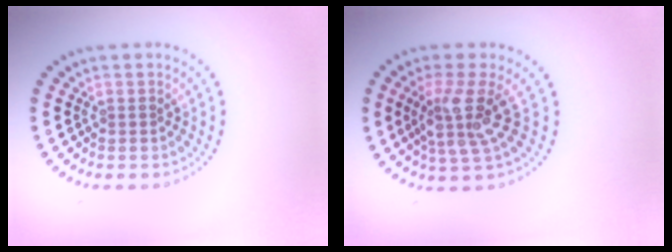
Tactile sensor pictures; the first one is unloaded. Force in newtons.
{"total": 3.8, "press": 2.9, "slide": 2.5}